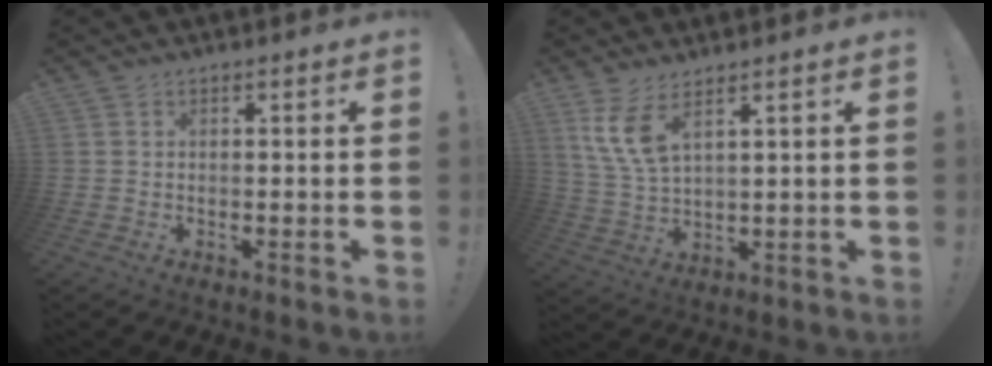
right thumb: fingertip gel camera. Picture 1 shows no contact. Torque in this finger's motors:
{"motor_torque": [0.08, 0.17, 0.34, 0.47, 0.17]}